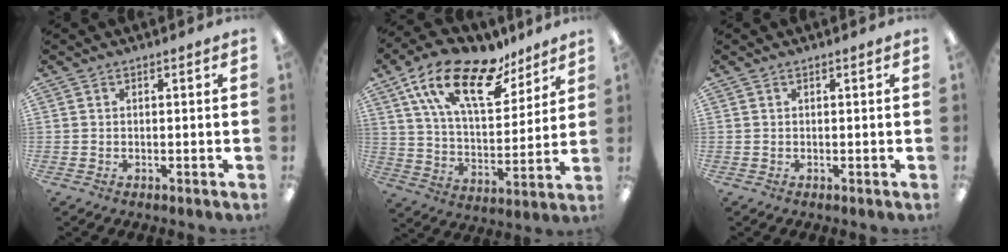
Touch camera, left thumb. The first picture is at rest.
{"total": 21.4, "force": [13.6, 9.3, 13.6], "torque": [-0.240, -0.065, 0.240]}
{"total": 0.0}